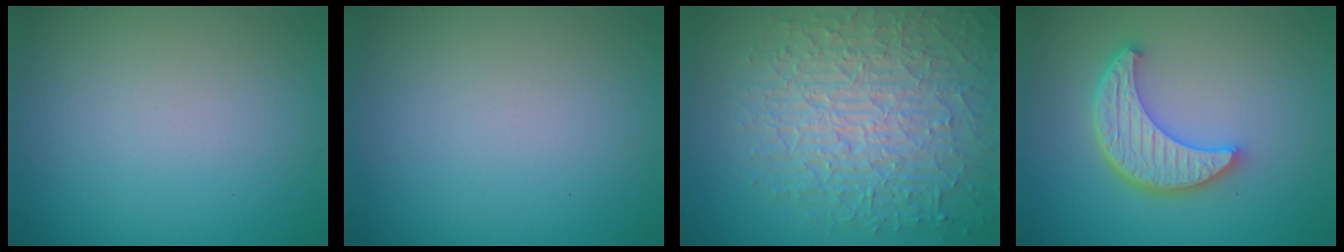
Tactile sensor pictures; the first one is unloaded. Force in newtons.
{"total": 0.0}
{"total": 8.8, "press": 6.2, "slide": 6.2}
{"total": 5.6, "press": 4.3, "slide": 3.6}